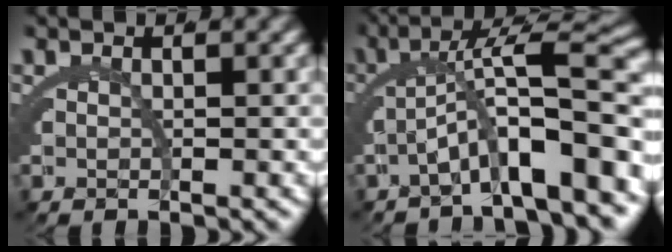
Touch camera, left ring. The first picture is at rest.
{"total": 7.9, "force": [-2.2, 1.7, 7.4], "torque": [-0.096, 0.019, -0.031]}